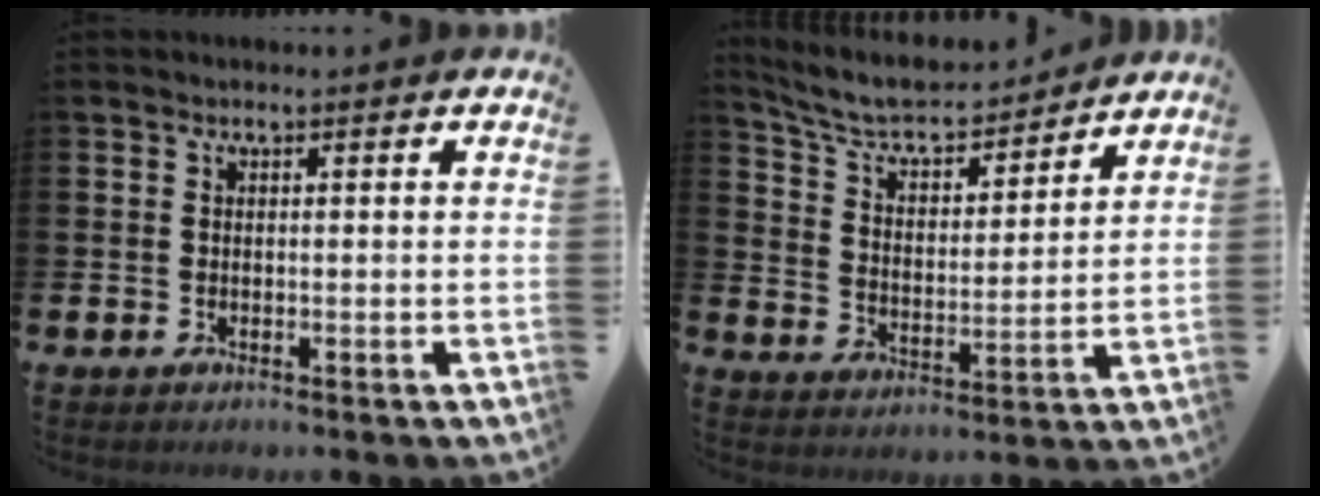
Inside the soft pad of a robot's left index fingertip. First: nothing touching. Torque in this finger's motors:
{"motor_torque": [0.00, -0.38, 0.44, 0.11]}